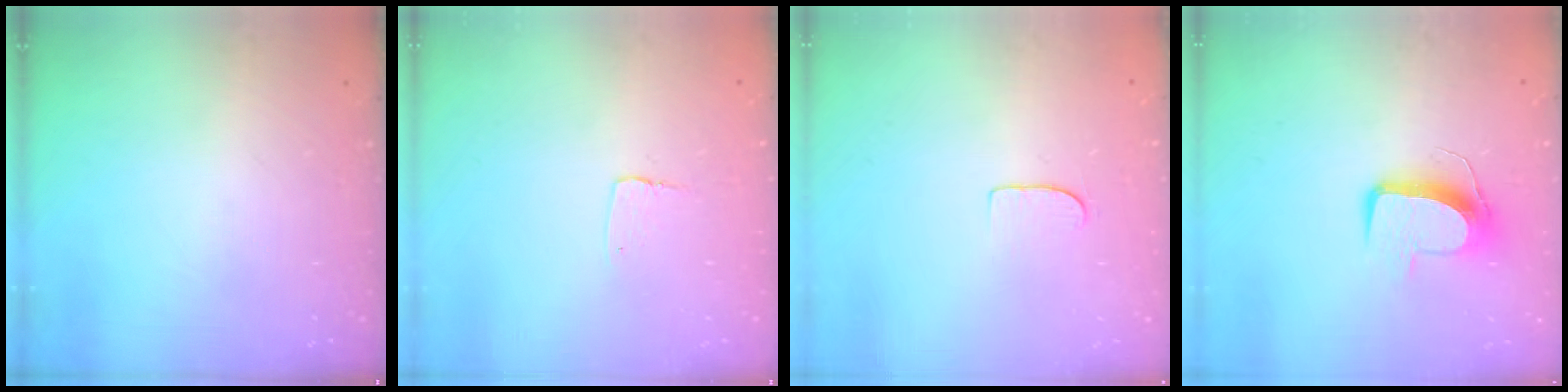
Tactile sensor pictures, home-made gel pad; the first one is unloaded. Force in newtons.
{"total": 2.9, "press": 2.9, "slide": 0.2}
{"total": 4.9, "press": 4.9, "slide": 0.3}
{"total": 9.8, "press": 9.8, "slide": 0.8}